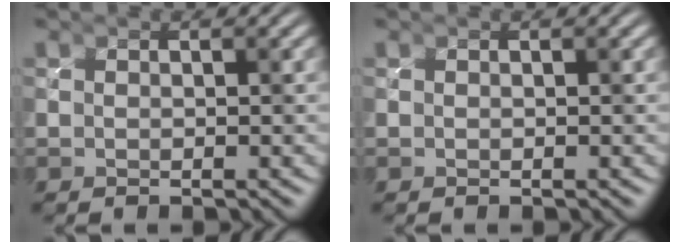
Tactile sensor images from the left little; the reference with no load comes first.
{"total": 0.0}